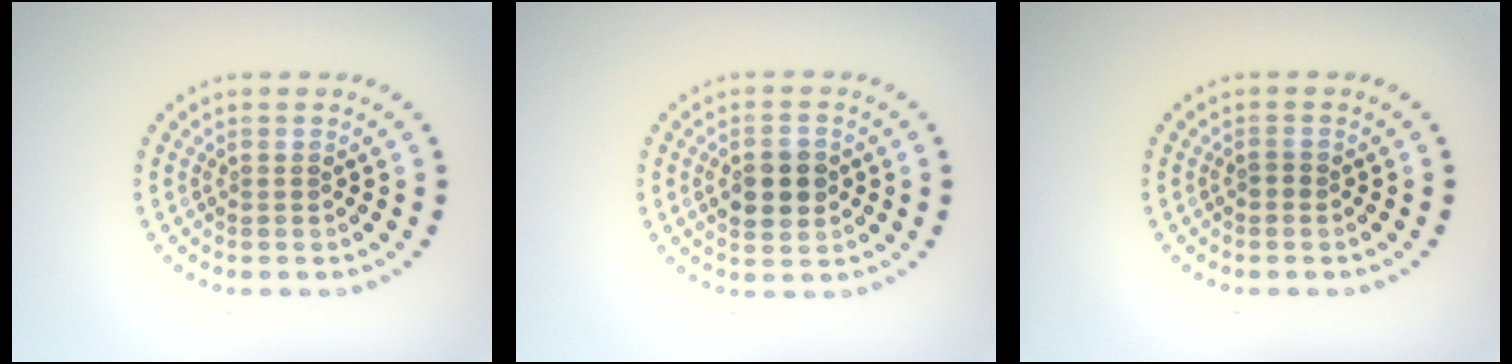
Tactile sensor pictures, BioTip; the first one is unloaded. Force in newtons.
{"total": 3.7, "press": 3.7, "slide": 0.1}
{"total": 0.7, "press": 0.6, "slide": 0.3}